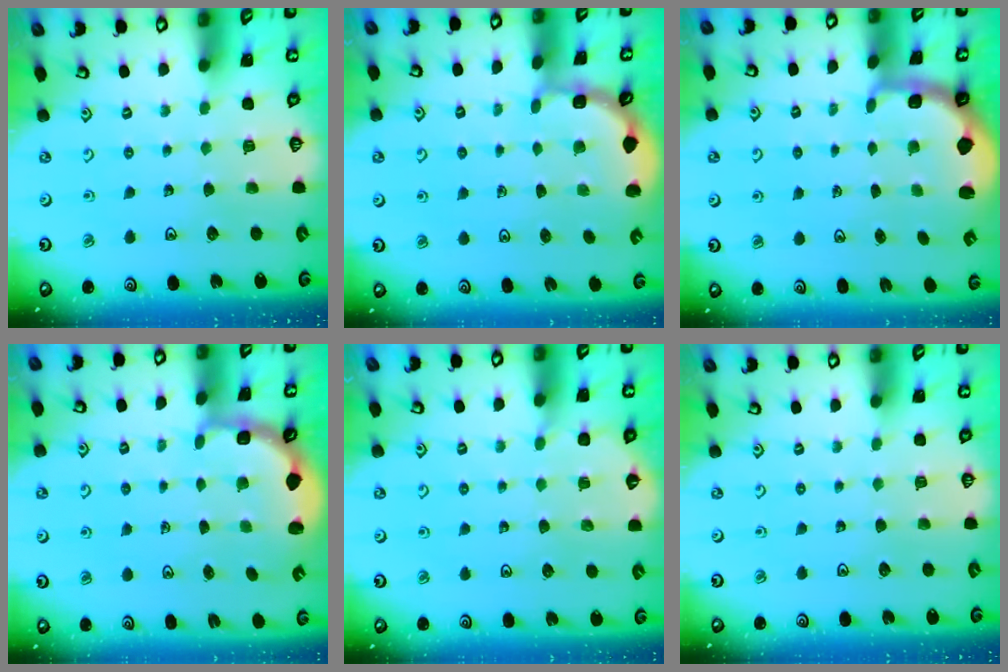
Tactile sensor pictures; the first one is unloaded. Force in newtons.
{"total": 1.9, "press": 1.9, "slide": 0.3}
{"total": 1.6, "press": 1.2, "slide": 1.1}
{"total": 2.9, "press": 1.9, "slide": 2.2}
{"total": 2.9, "press": 2.9, "slide": 0.3}
{"total": 0.0}